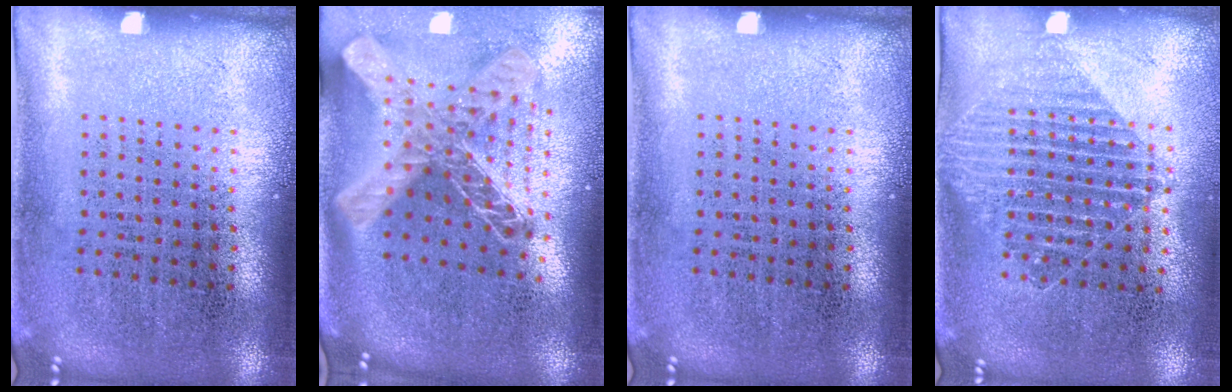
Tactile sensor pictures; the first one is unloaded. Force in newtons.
{"total": 2.9, "press": 2.0, "slide": 2.0}
{"total": 0.0}
{"total": 1.5, "press": 1.3, "slide": 0.8}